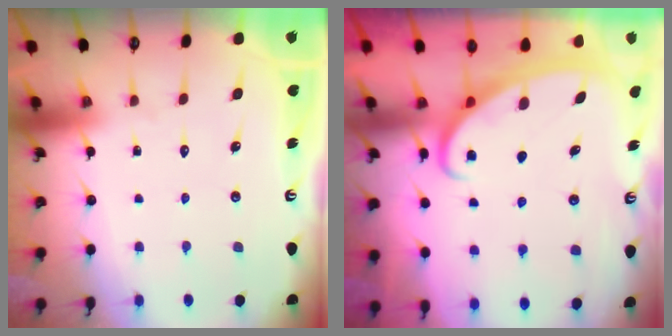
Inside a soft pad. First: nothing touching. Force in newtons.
{"total": 2.7, "press": 2.7, "slide": 0.4}